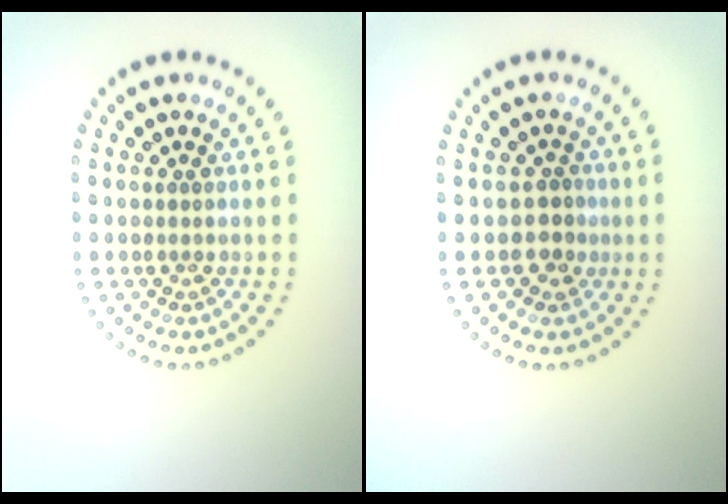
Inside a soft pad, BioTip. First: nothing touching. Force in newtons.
{"total": 1.7, "press": 1.5, "slide": 0.8}